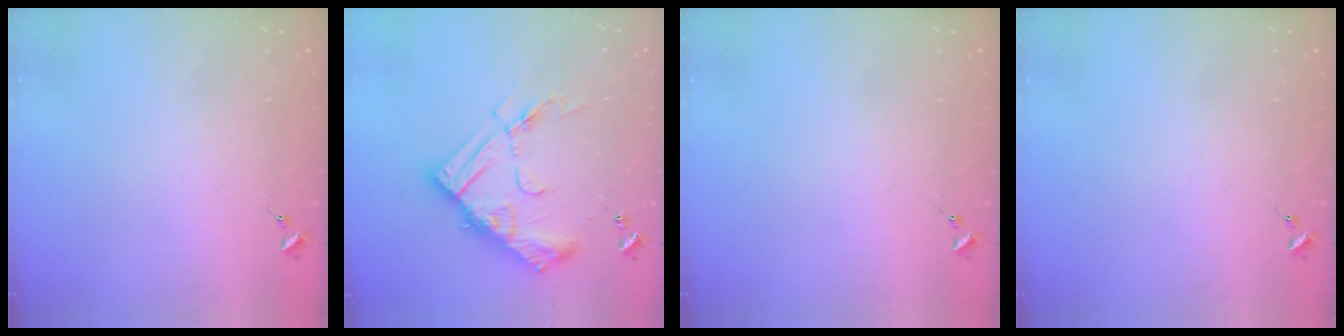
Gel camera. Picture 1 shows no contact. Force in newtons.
{"total": 16.6, "press": 16.6, "slide": 1.1}
{"total": 0.0}
{"total": 0.0}